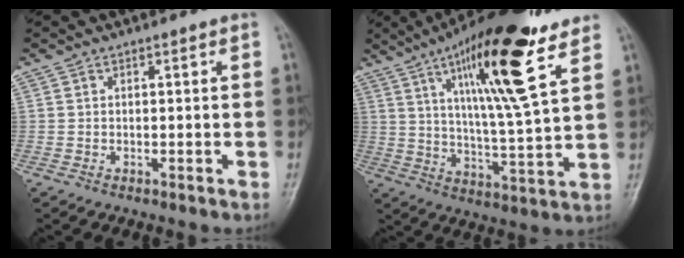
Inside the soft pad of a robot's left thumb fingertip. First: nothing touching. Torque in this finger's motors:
{"motor_torque": [0.59, 0.62, 1.87, -0.91, 0.46]}